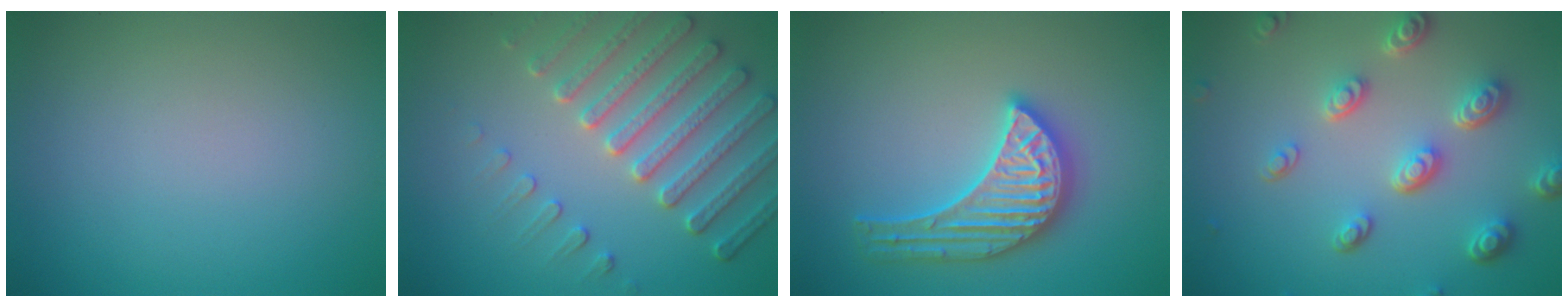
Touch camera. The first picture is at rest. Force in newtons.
{"total": 5.2, "press": 4.7, "slide": 2.2}
{"total": 4.2, "press": 4.1, "slide": 0.5}
{"total": 5.0, "press": 3.8, "slide": 3.2}